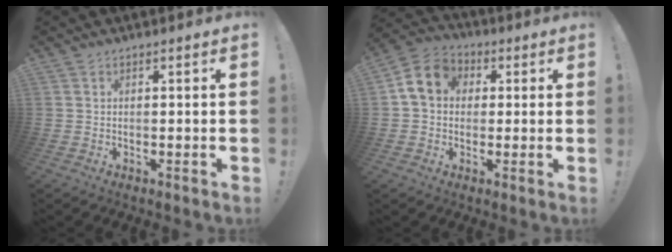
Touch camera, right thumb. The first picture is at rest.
{"total": 10.0, "force": [1.8, 8.4, 5.1], "torque": [-0.070, 0.013, 0.042]}